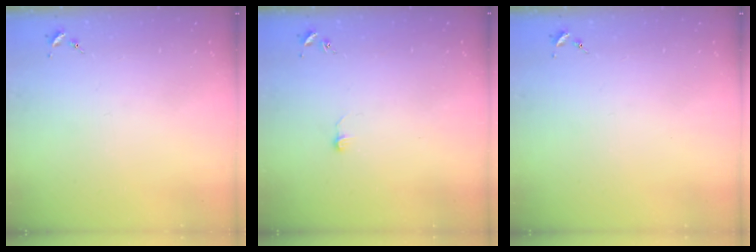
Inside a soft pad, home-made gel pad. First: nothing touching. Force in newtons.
{"total": 4.2, "press": 4.2, "slide": 0.5}
{"total": 0.0}